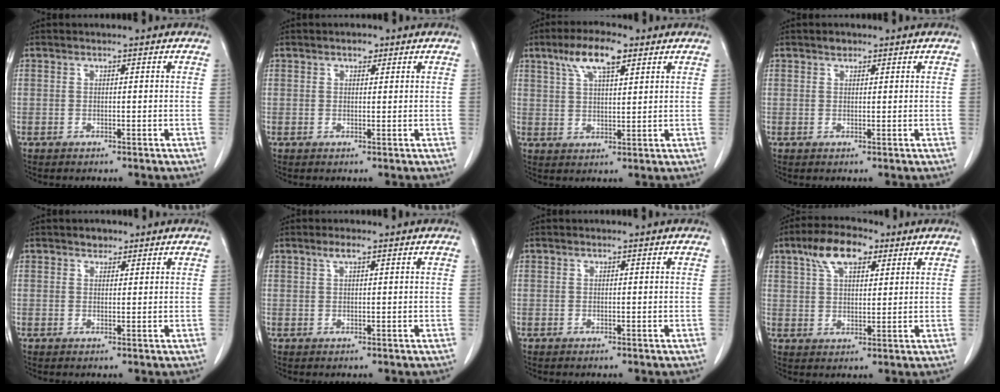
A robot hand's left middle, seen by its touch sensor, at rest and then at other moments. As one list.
[{"total": 1.4, "force": [0.9, 0.7, 0.7], "torque": [-0.013, 0.001, 0.013]}, {"total": 7.7, "force": [4.5, 2.1, 5.9], "torque": [-0.118, 0.014, 0.082]}, {"total": 1.0, "force": [0.8, 0.6, 0.3], "torque": [-0.008, 0.000, 0.012]}, {"total": 1.6, "force": [1.2, 1.0, 0.4], "torque": [-0.008, 0.000, 0.018]}, {"total": 1.6, "force": [1.0, 0.2, 1.2], "torque": [-0.029, 0.005, 0.021]}, {"total": 0.0}, {"total": 8.3, "force": [4.7, 3.5, 5.8], "torque": [-0.113, 0.021, 0.085]}]